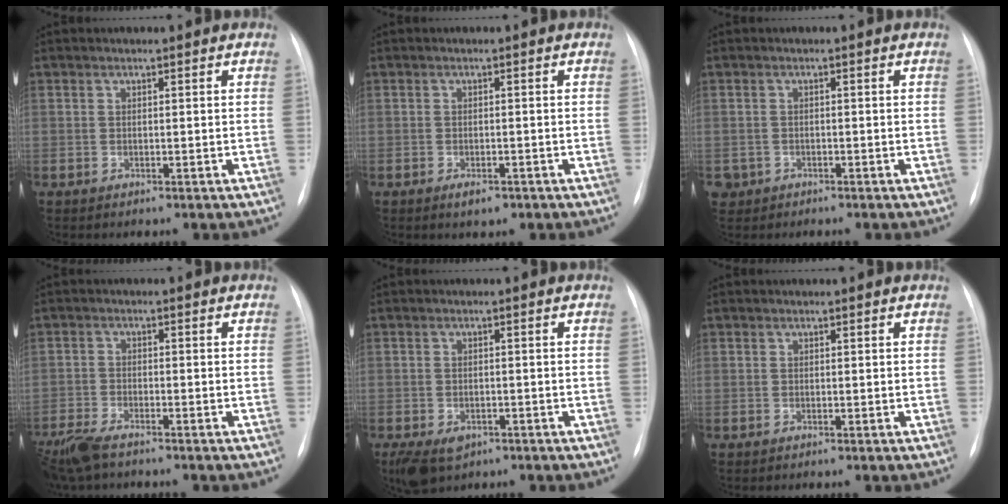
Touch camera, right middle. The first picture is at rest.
{"total": 2.3, "force": [-1.4, 1.1, 1.5], "torque": [-0.022, 0.000, -0.014]}
{"total": 2.0, "force": [-0.8, 1.8, 0.0], "torque": [0.003, 0.008, -0.010]}
{"total": 6.2, "force": [-5.0, 1.4, 3.4], "torque": [-0.074, -0.018, -0.097]}
{"total": 7.1, "force": [-3.7, 5.0, 3.5], "torque": [-0.076, -0.005, -0.050]}
{"total": 0.6, "force": [0.2, 0.6, -0.1], "torque": [0.009, 0.003, 0.001]}